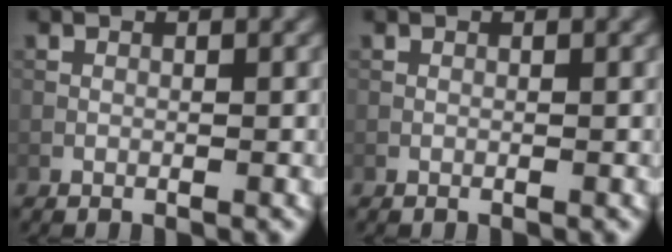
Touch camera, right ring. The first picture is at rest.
{"total": 0.0}